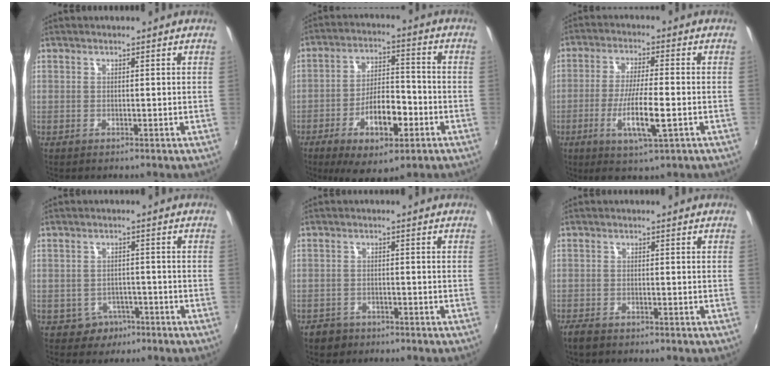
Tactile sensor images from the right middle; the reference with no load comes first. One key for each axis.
{"total": 12.9, "fx": -6.0, "fy": 4.8, "fz": 10.4, "tx": -0.191, "ty": 0.001, "tz": -0.093}
{"total": 9.0, "fx": -3.2, "fy": 0.9, "fz": 8.4, "tx": -0.160, "ty": -0.016, "tz": -0.059}
{"total": 4.0, "fx": -2.3, "fy": 3.2, "fz": 0.6, "tx": -0.025, "ty": 0.007, "tz": -0.028}
{"total": 3.5, "fx": -2.6, "fy": 2.1, "fz": 1.0, "tx": -0.035, "ty": -0.002, "tz": -0.043}
{"total": 2.9, "fx": -2.3, "fy": 1.0, "fz": 1.4, "tx": -0.037, "ty": -0.010, "tz": -0.047}